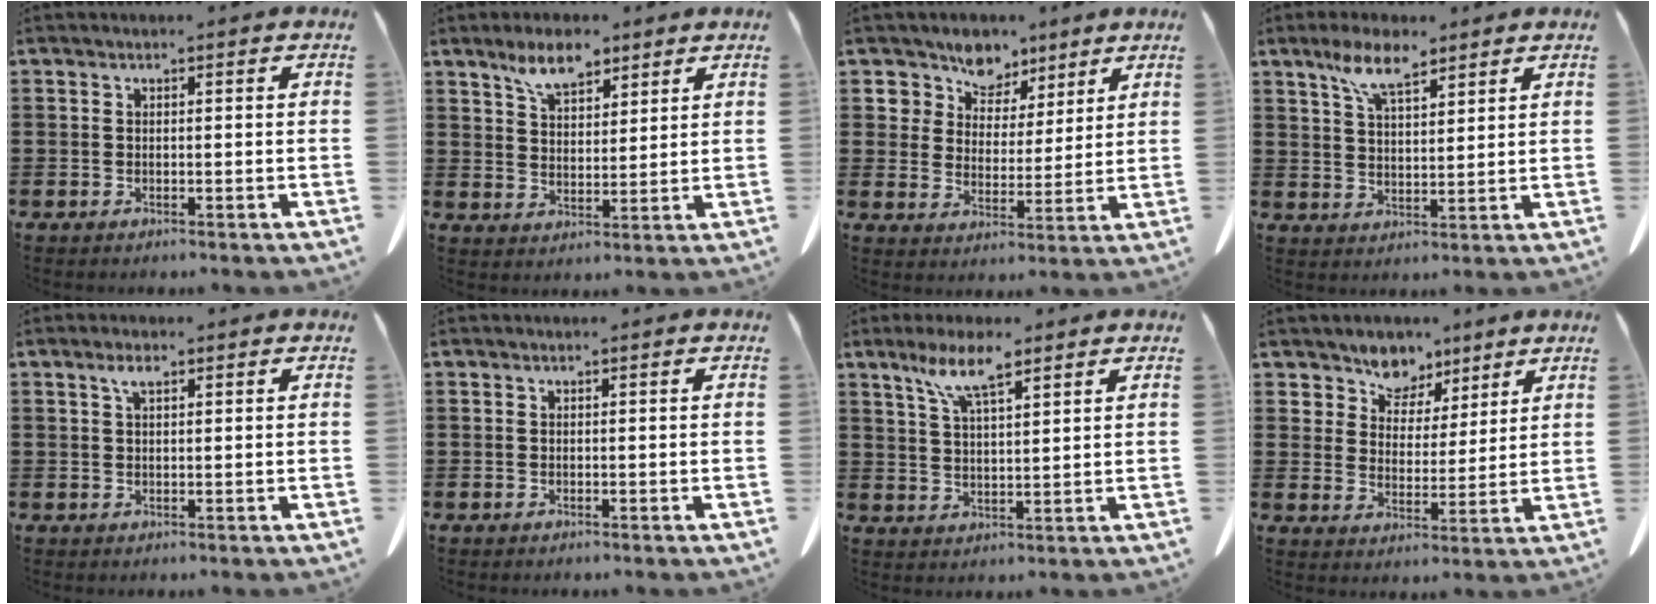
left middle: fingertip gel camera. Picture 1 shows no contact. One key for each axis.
{"total": 6.4, "fx": 4.8, "fy": 2.6, "fz": 3.3, "tx": -0.070, "ty": -0.005, "tz": 0.086}
{"total": 6.7, "fx": 5.3, "fy": 4.0, "fz": 0.2, "tx": -0.046, "ty": -0.026, "tz": 0.099}
{"total": 7.2, "fx": 4.9, "fy": 2.4, "fz": 4.7, "tx": -0.105, "ty": 0.001, "tz": 0.090}
{"total": 2.3, "fx": 1.2, "fy": 0.7, "fz": 1.8, "tx": -0.041, "ty": 0.003, "tz": 0.020}
{"total": 0.0}
{"total": 7.2, "fx": 4.7, "fy": 1.6, "fz": 5.3, "tx": -0.114, "ty": -0.001, "tz": 0.082}
{"total": 6.2, "fx": 5.1, "fy": 3.6, "fz": -0.1, "tx": -0.037, "ty": -0.027, "tz": 0.093}